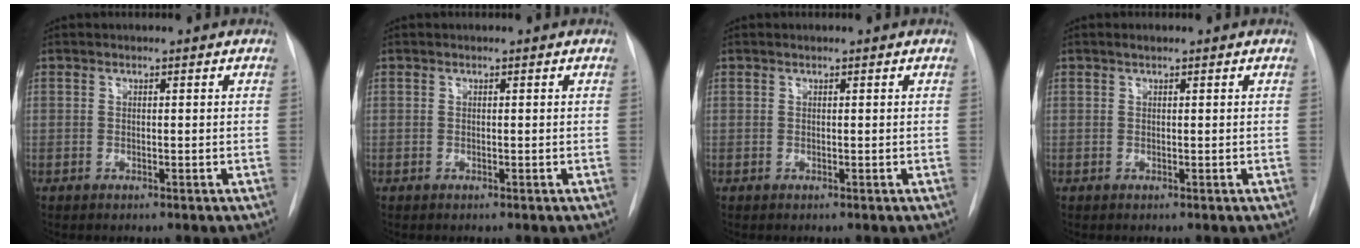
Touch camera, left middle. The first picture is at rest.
{"total": 0.0}
{"total": 0.0}
{"total": 0.6, "force": [0.5, 0.1, 0.3], "torque": [-0.011, 0.001, 0.009]}